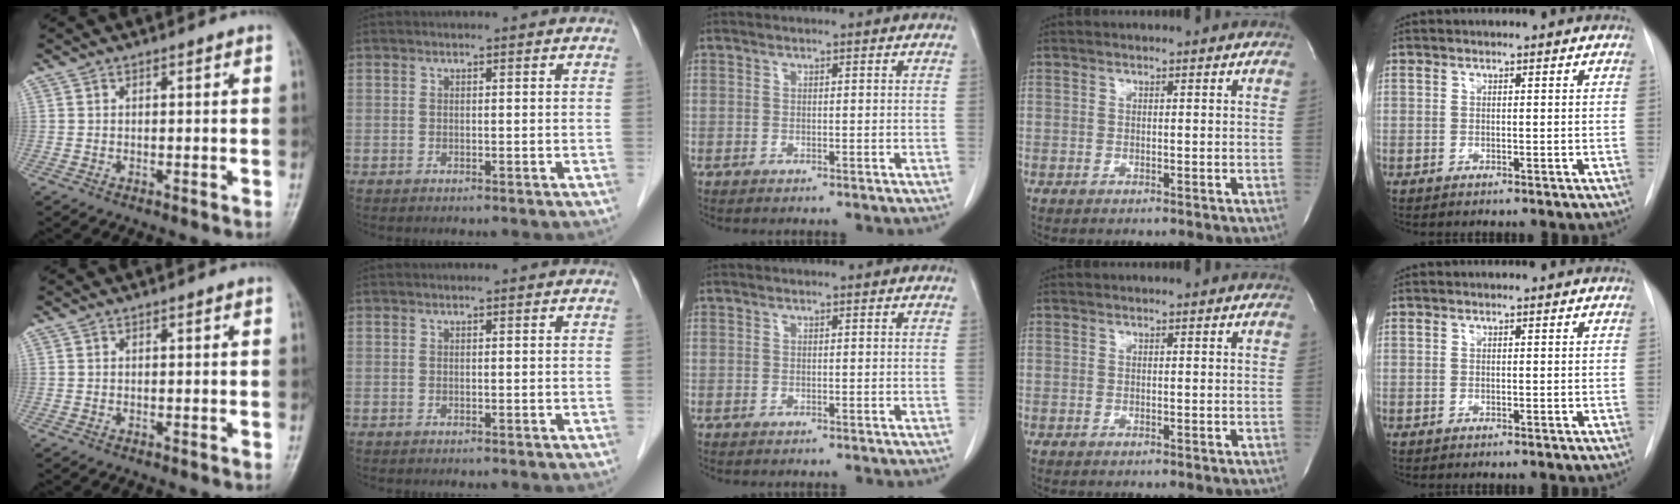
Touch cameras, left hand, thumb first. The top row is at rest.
{}